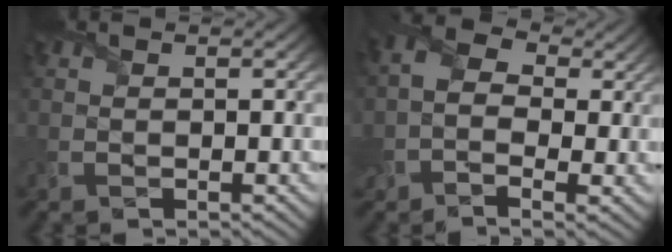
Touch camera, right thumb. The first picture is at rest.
{"total": 6.5, "force": [-0.2, 4.6, 4.7], "torque": [-0.113, -0.007, -0.008]}